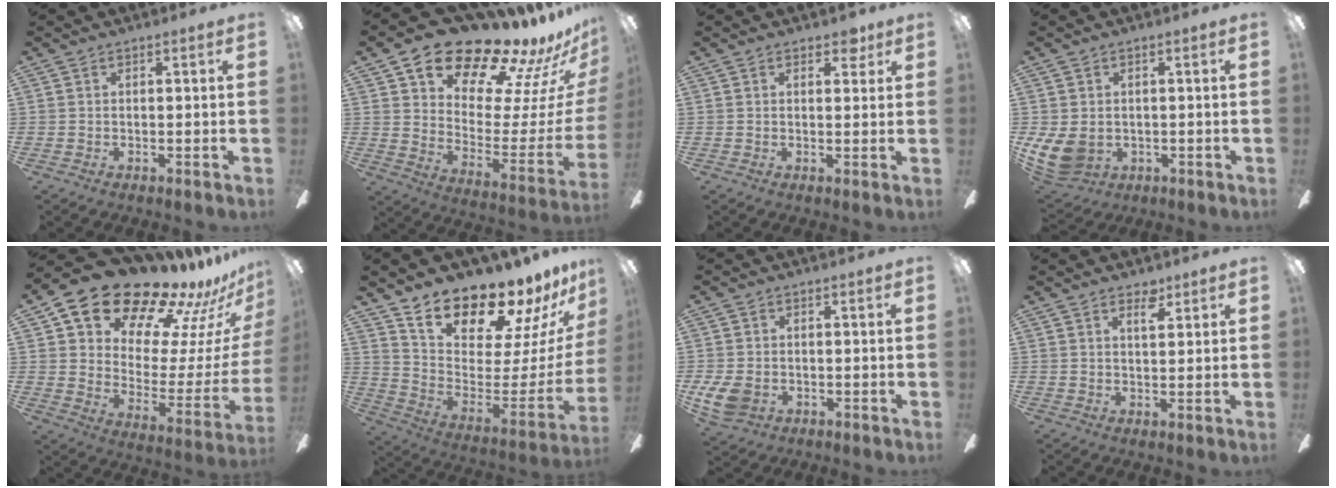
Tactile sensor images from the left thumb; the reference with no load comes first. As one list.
[{"total": 21.4, "force": [17.2, 8.1, 9.9], "torque": [-0.136, -0.136, 0.290]}, {"total": 3.1, "force": [1.9, 1.6, 1.8], "torque": [-0.006, -0.008, 0.027]}, {"total": 7.9, "force": [-0.8, 6.2, 4.8], "torque": [-0.114, -0.003, -0.011]}, {"total": 21.4, "force": [17.8, 8.8, 8.1], "torque": [-0.129, -0.138, 0.316]}, {"total": 17.6, "force": [15.8, 5.0, 6.1], "torque": [-0.102, -0.141, 0.276]}, {"total": 6.9, "force": [-1.7, 5.2, 4.2], "torque": [-0.108, 0.005, -0.029]}, {"total": 3.6, "force": [2.5, 1.4, 2.2], "torque": [-0.026, -0.009, 0.040]}]